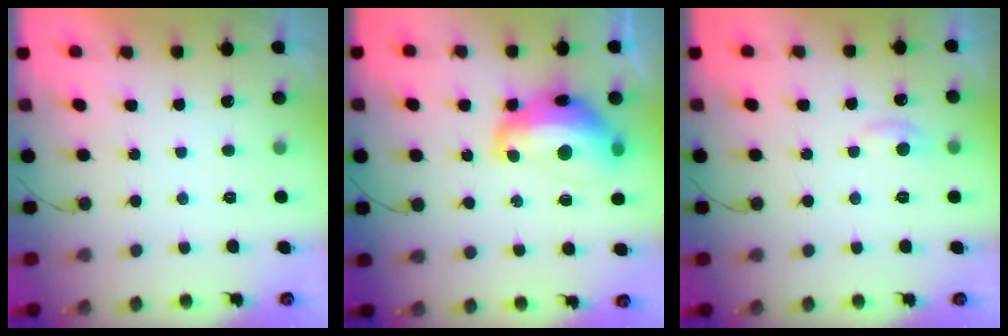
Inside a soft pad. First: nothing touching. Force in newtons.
{"total": 15.3, "press": 15.2, "slide": 1.3}
{"total": 5.5, "press": 5.5, "slide": 0.7}